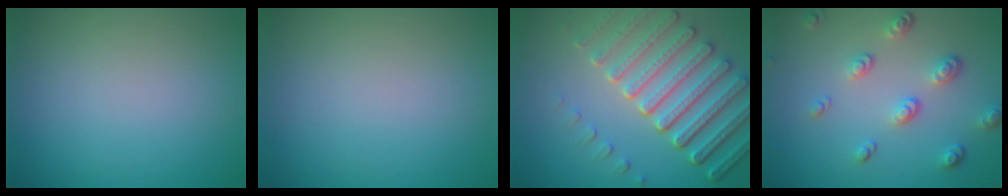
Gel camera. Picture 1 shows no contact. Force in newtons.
{"total": 0.0}
{"total": 7.7, "press": 5.8, "slide": 5.0}
{"total": 3.4, "press": 2.6, "slide": 2.1}